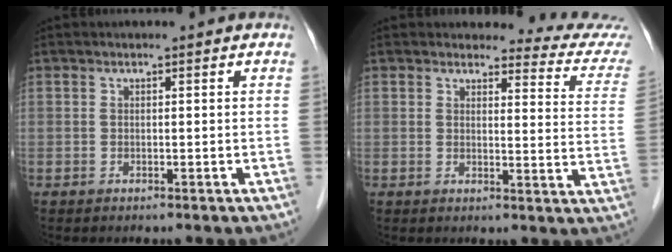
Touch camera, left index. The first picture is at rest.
{"total": 10.4, "force": [10.3, 0.4, 0.6], "torque": [0.013, -0.084, 0.087]}